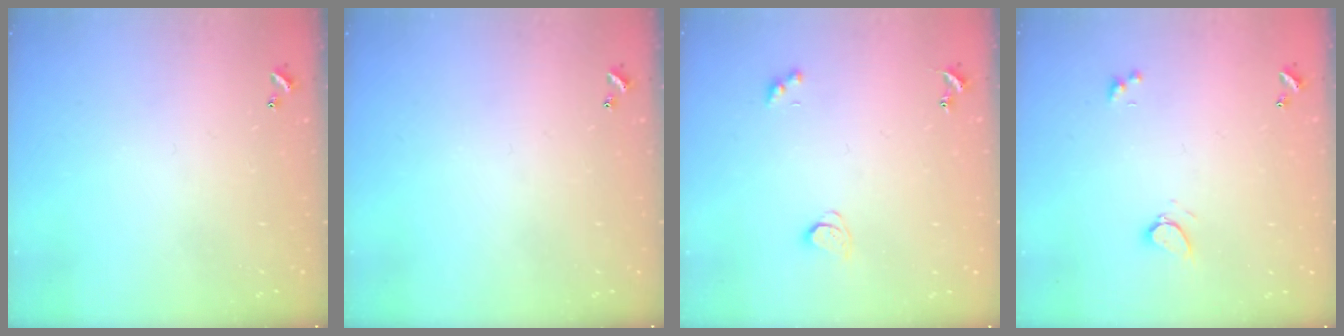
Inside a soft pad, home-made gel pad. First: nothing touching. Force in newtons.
{"total": 0.0}
{"total": 1.7, "press": 1.6, "slide": 0.4}
{"total": 0.9, "press": 0.8, "slide": 0.5}